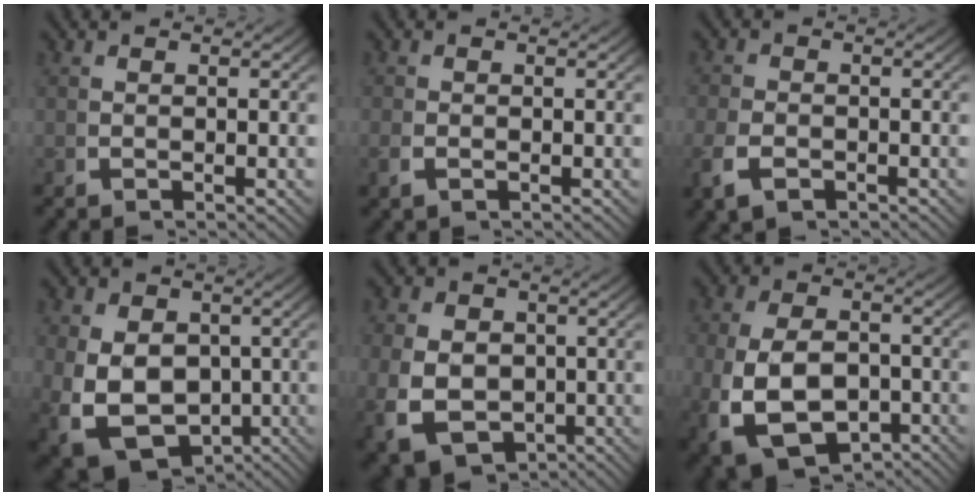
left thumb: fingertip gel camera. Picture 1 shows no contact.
{"total": 0.6, "force": [-0.2, 0.5, 0.4], "torque": [-0.014, -0.004, -0.002]}
{"total": 2.6, "force": [-1.4, 1.7, 1.3], "torque": [-0.034, -0.011, -0.020]}
{"total": 13.8, "force": [-3.4, 10.6, 8.2], "torque": [-0.187, -0.078, -0.020]}
{"total": 10.0, "force": [-2.5, 8.1, 5.3], "torque": [-0.126, -0.059, -0.010]}
{"total": 11.4, "force": [-3.5, 7.9, 7.5], "torque": [-0.169, -0.066, -0.024]}